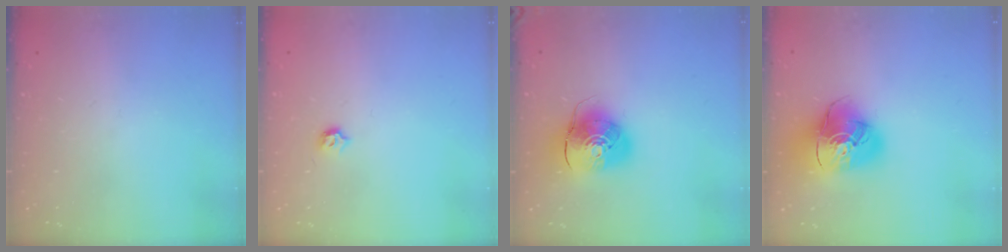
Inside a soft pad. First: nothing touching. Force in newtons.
{"total": 3.4, "press": 3.3, "slide": 0.5}
{"total": 10.9, "press": 10.7, "slide": 1.6}
{"total": 17.3, "press": 17.2, "slide": 2.0}